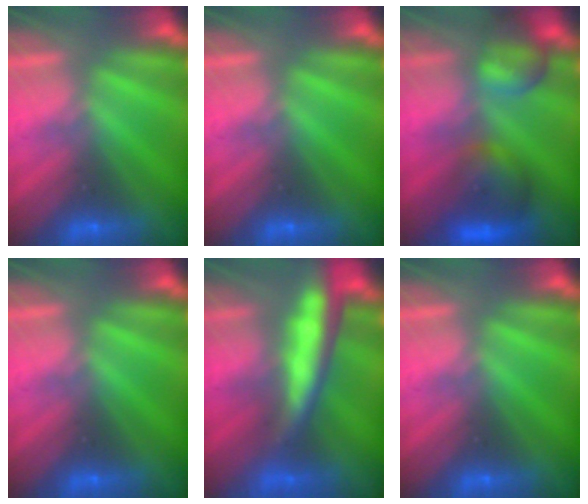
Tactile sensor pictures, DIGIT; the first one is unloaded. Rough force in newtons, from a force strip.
{"total": 0.0}
{"total": 6.5}
{"total": 0.0}
{"total": 10.8}
{"total": 0.0}